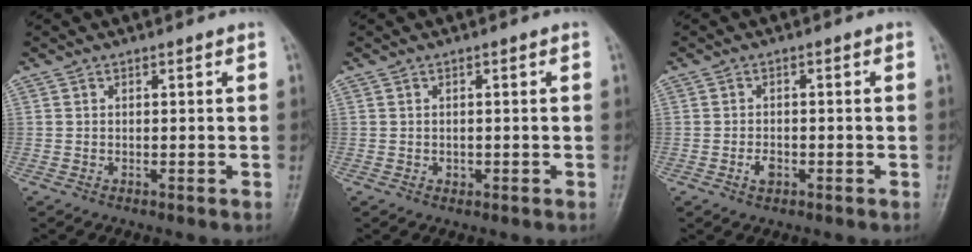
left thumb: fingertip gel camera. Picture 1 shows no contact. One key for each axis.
{"total": 0.9, "fx": -0.2, "fy": 0.8, "fz": 0.5, "tx": -0.002, "ty": 0.001, "tz": -0.003}
{"total": 2.3, "fx": -1.0, "fy": 1.4, "fz": 1.5, "tx": -0.024, "ty": 0.005, "tz": -0.018}